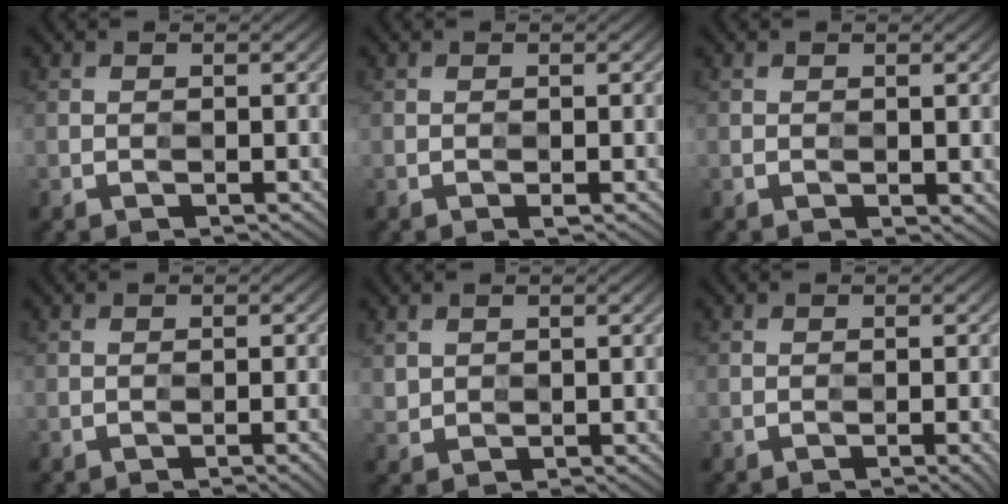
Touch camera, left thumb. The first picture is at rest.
{"total": 0.6, "force": [-0.4, 0.1, 0.4], "torque": [-0.006, 0.000, -0.007]}
{"total": 0.9, "force": [0.1, 0.6, 0.7], "torque": [-0.009, -0.002, 0.003]}
{"total": 2.5, "force": [-1.8, 0.2, 1.7], "torque": [-0.016, -0.003, -0.019]}
{"total": 1.6, "force": [1.4, 0.7, -0.6], "torque": [0.003, 0.000, 0.033]}
{"total": 2.4, "force": [-1.7, 0.2, 1.6], "torque": [-0.014, -0.003, -0.018]}